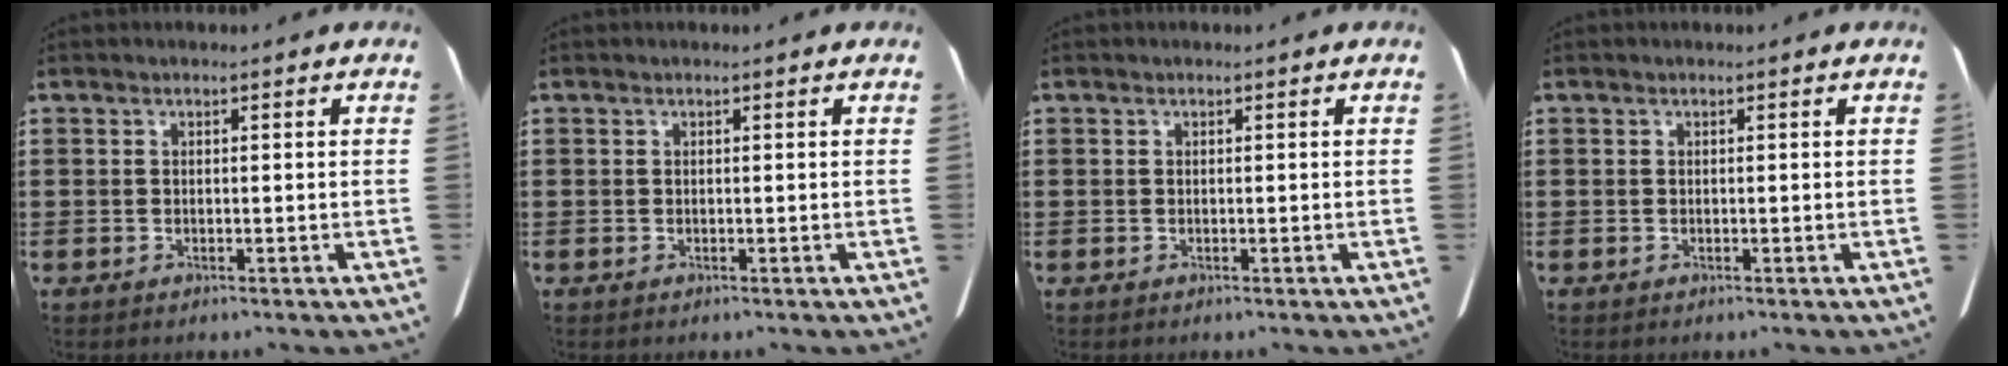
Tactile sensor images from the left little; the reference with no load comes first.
{"total": 0.0}
{"total": 0.0}
{"total": 0.0}